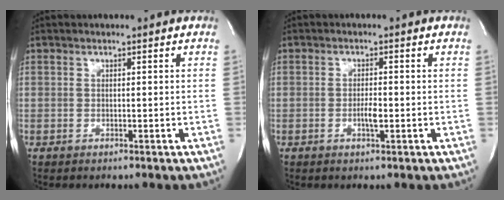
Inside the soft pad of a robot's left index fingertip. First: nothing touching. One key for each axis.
{"total": 1.8, "fx": -0.5, "fy": 0.3, "fz": 1.7, "tx": -0.032, "ty": -0.002, "tz": -0.009}